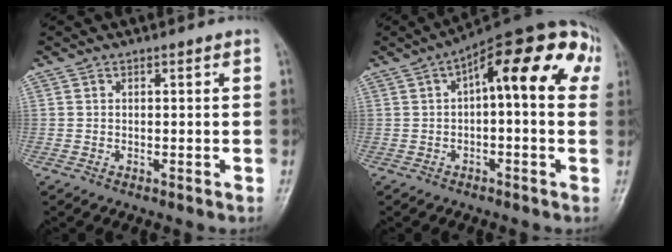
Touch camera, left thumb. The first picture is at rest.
{"total": 17.4, "force": [4.3, 6.9, 15.4], "torque": [-0.178, 0.045, 0.044]}